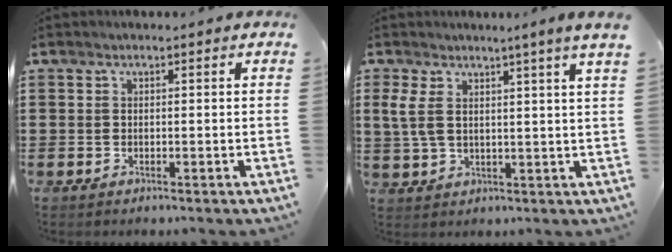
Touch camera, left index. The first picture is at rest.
{"total": 4.8, "force": [3.1, 0.1, 3.7], "torque": [-0.084, -0.004, 0.055]}